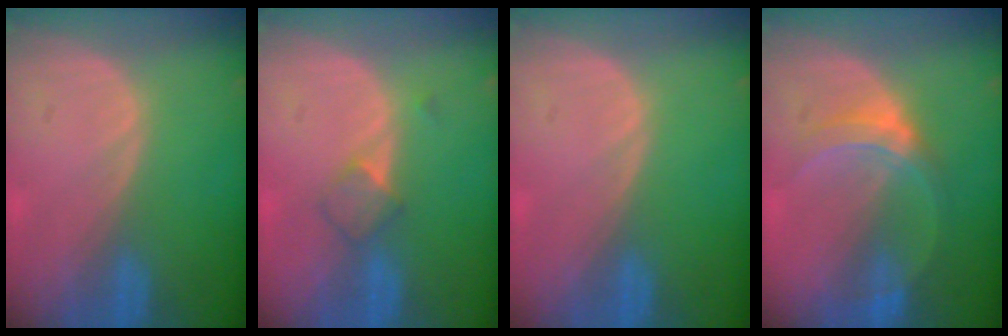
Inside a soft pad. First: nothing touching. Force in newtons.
{"total": 3.0, "press": 2.7, "slide": 1.2}
{"total": 0.0}
{"total": 5.2, "press": 5.1, "slide": 0.9}